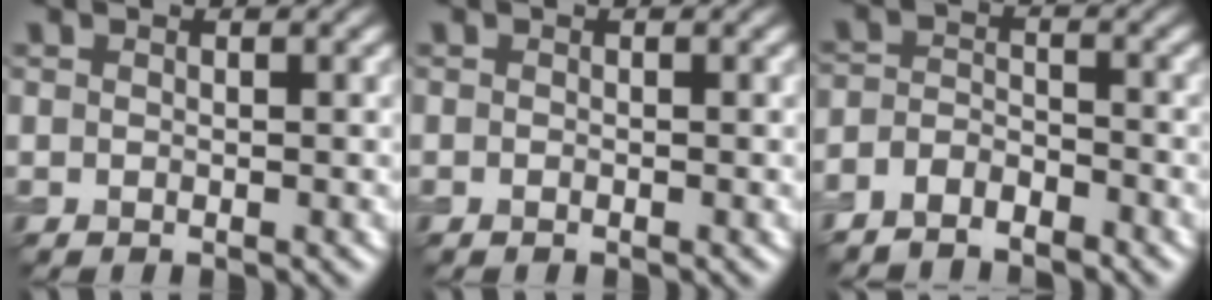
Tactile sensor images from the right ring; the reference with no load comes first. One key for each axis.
{"total": 0.0}
{"total": 2.8, "fx": -2.7, "fy": 0.8, "fz": 0.4, "tx": -0.004, "ty": -0.001, "tz": -0.057}